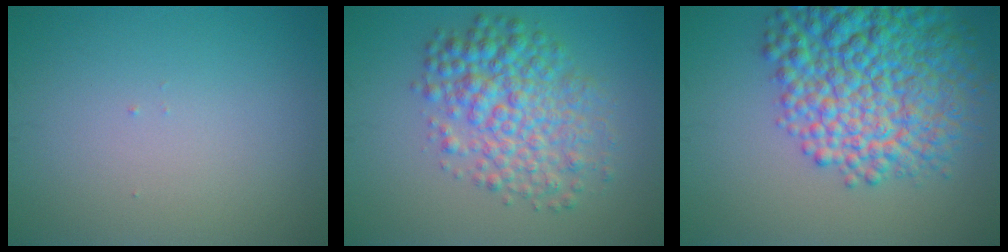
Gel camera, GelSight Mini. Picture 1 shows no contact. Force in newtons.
{"total": 6.2, "press": 6.2, "slide": 0.0}
{"total": 11.5, "press": 11.5, "slide": 0.5}